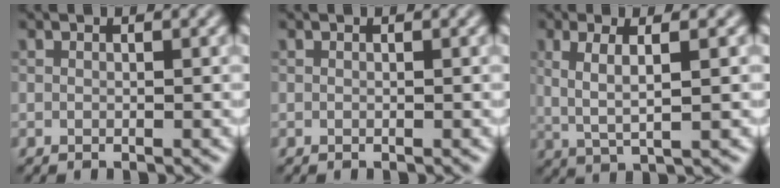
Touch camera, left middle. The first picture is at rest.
{"total": 0.0}
{"total": 3.6, "force": [0.6, 0.8, 3.4], "torque": [-0.065, 0.005, 0.022]}